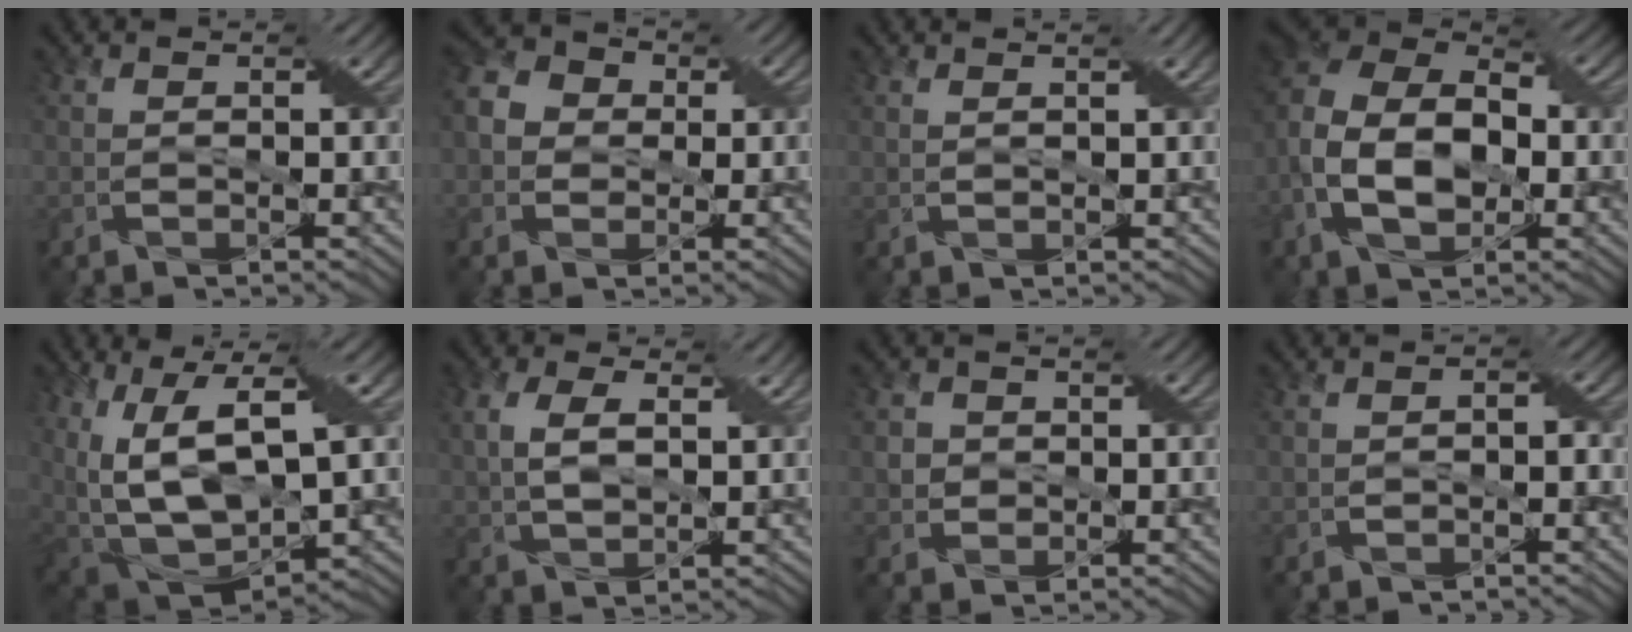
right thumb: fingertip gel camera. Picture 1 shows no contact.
{"total": 5.1, "force": [0.1, 4.6, 2.3], "torque": [-0.063, 0.009, -0.004]}
{"total": 1.4, "force": [1.1, 0.2, 0.9], "torque": [-0.016, -0.005, 0.013]}
{"total": 13.5, "force": [-2.6, 8.9, 9.8], "torque": [-0.226, -0.012, -0.053]}
{"total": 17.2, "force": [3.2, 9.6, 13.9], "torque": [-0.291, -0.004, 0.087]}
{"total": 6.3, "force": [1.6, 3.6, 4.9], "torque": [-0.116, 0.006, 0.031]}
{"total": 2.8, "force": [0.4, 2.7, 0.7], "torque": [-0.026, -0.002, 0.004]}
{"total": 1.4, "force": [-0.8, 0.9, 0.8], "torque": [-0.014, 0.003, -0.015]}